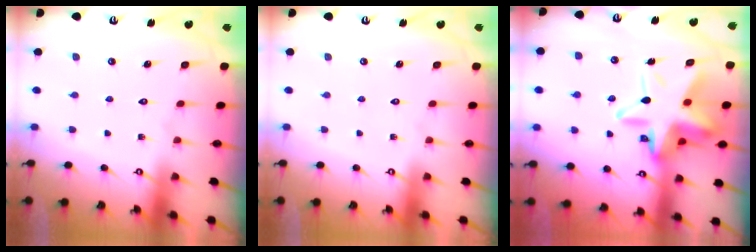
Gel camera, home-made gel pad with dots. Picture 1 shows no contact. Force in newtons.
{"total": 0.0}
{"total": 18.1, "press": 17.9, "slide": 2.8}